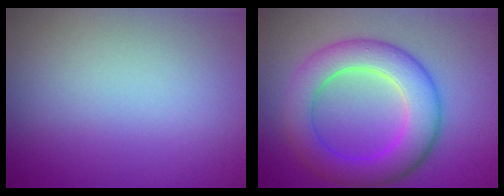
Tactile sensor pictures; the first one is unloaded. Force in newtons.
{"total": 7.2, "press": 7.2, "slide": 0.2}